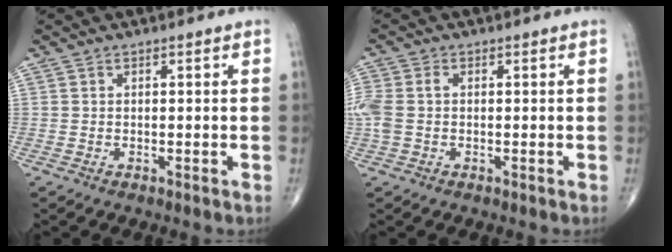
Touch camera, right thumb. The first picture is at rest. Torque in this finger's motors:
{"motor_torque": [0.20, 0.01, 0.56, 0.15, 0.05]}